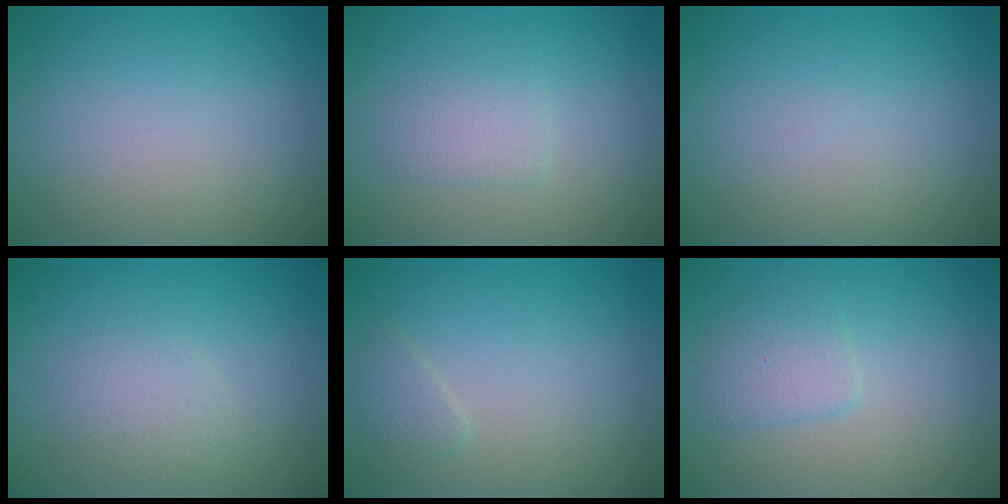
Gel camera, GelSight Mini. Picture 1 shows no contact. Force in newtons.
{"total": 1.7, "press": 1.7, "slide": 0.3}
{"total": 0.0}
{"total": 1.7, "press": 1.7, "slide": 0.0}
{"total": 1.3, "press": 1.3, "slide": 0.0}
{"total": 2.2, "press": 2.2, "slide": 0.1}